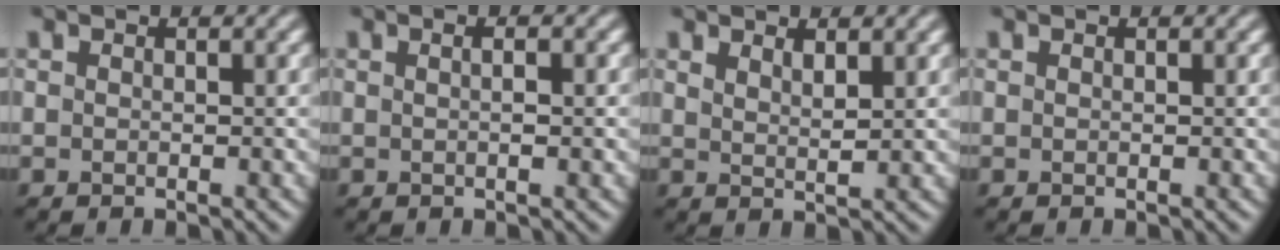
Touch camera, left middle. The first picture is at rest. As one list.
[{"total": 2.1, "force": [0.4, 0.7, 2.0], "torque": [-0.013, -0.002, -0.005]}, {"total": 1.8, "force": [1.4, 0.5, 1.2], "torque": [-0.020, -0.004, 0.025]}, {"total": 0.0}]